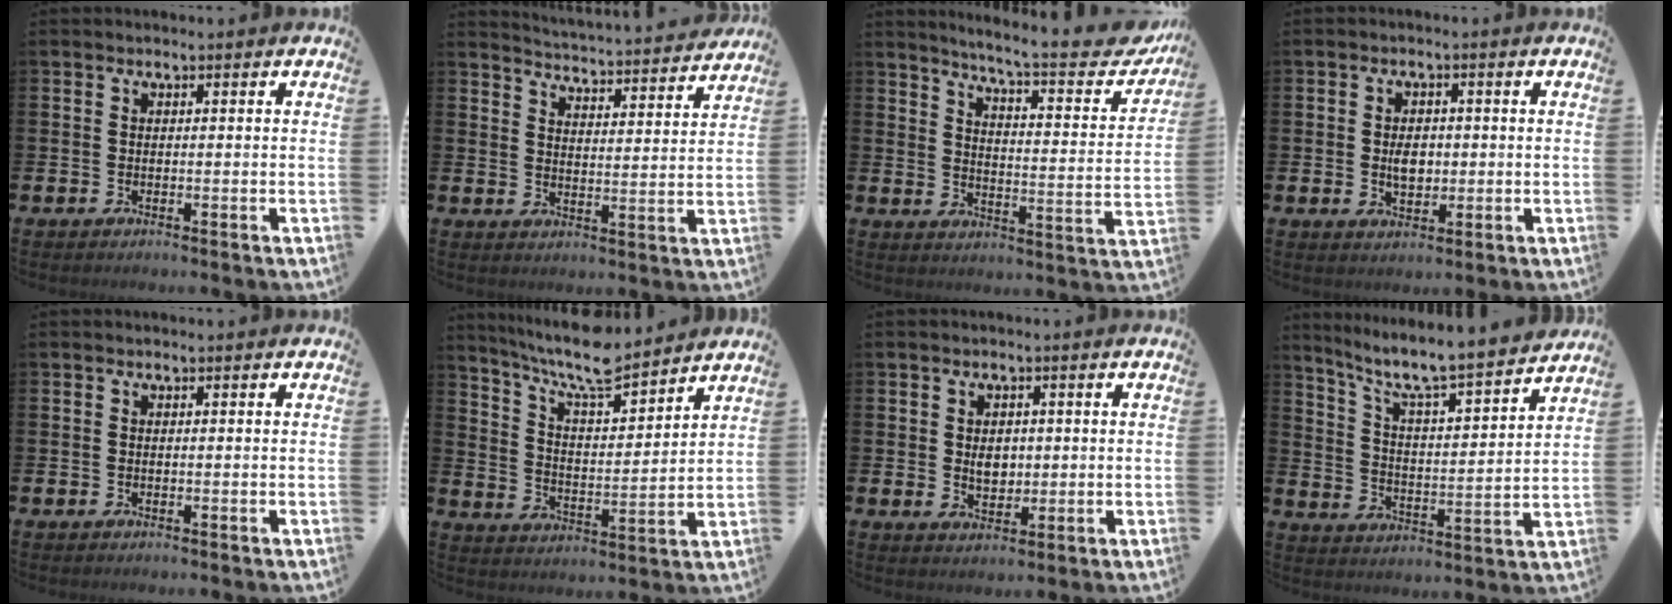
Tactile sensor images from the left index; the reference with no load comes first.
{"total": 4.7, "force": [4.7, -0.1, 0.3], "torque": [-0.022, -0.043, 0.080]}
{"total": 7.0, "force": [6.2, 0.6, 3.3], "torque": [-0.068, -0.050, 0.094]}
{"total": 3.2, "force": [0.1, 2.1, 2.4], "torque": [-0.030, 0.001, -0.004]}
{"total": 0.0}
{"total": 8.9, "force": [8.3, 1.3, 3.1], "torque": [-0.086, -0.051, 0.148]}
{"total": 2.9, "force": [0.4, 2.1, 1.9], "torque": [-0.025, 0.003, 0.001]}
{"total": 8.0, "force": [7.2, 0.6, 3.5], "torque": [-0.093, -0.057, 0.117]}